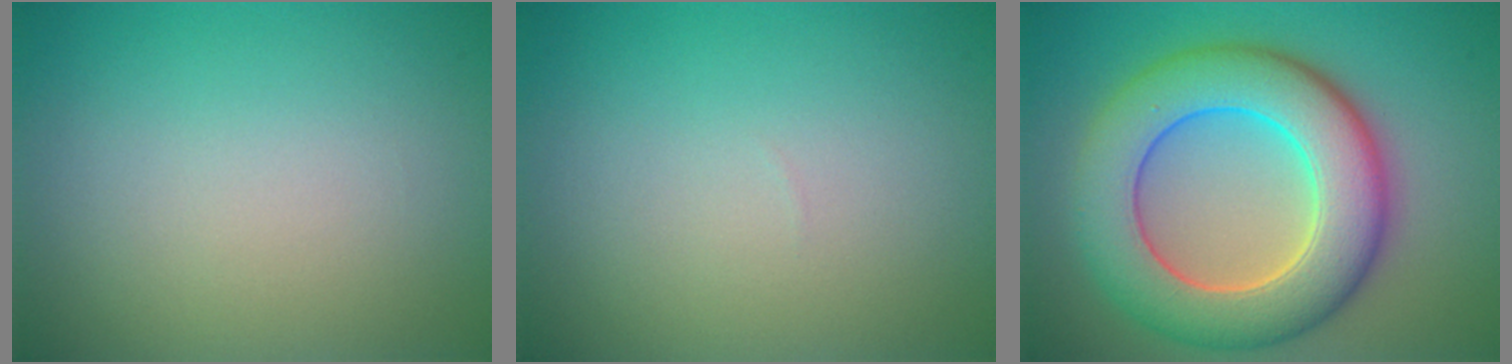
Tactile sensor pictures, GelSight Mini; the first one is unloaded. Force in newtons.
{"total": 0.0}
{"total": 10.2, "press": 10.2, "slide": 0.4}